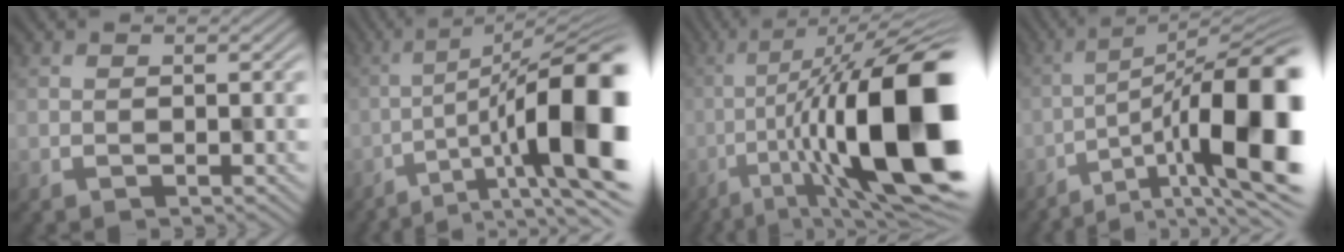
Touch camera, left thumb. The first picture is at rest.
{"total": 16.3, "force": [-3.3, 5.8, 14.9], "torque": [-0.231, -0.030, -0.035]}
{"total": 18.7, "force": [-2.9, 6.6, 17.2], "torque": [-0.281, -0.014, -0.033]}
{"total": 16.9, "force": [-4.8, 6.1, 15.1], "torque": [-0.215, -0.030, -0.065]}